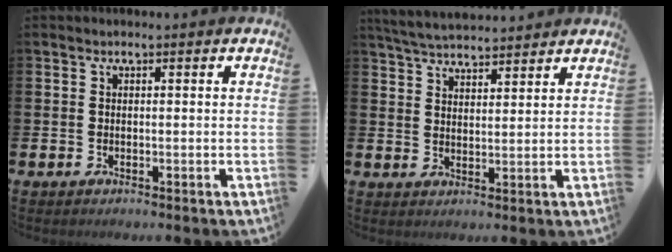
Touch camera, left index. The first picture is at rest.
{"total": 4.8, "force": [4.7, 0.6, 0.6], "torque": [-0.028, -0.021, 0.086]}